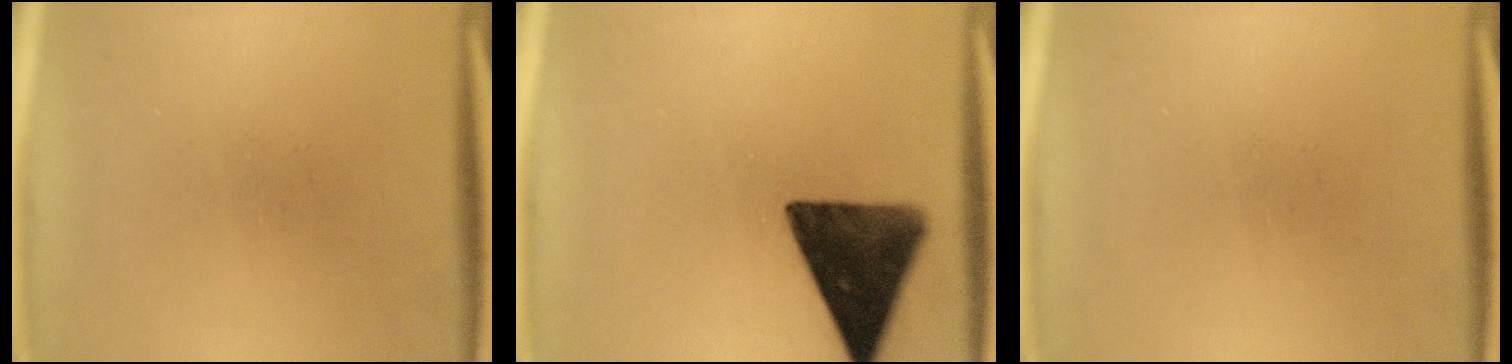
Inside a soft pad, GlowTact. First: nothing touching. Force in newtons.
{"total": 13.0}
{"total": 0.0}